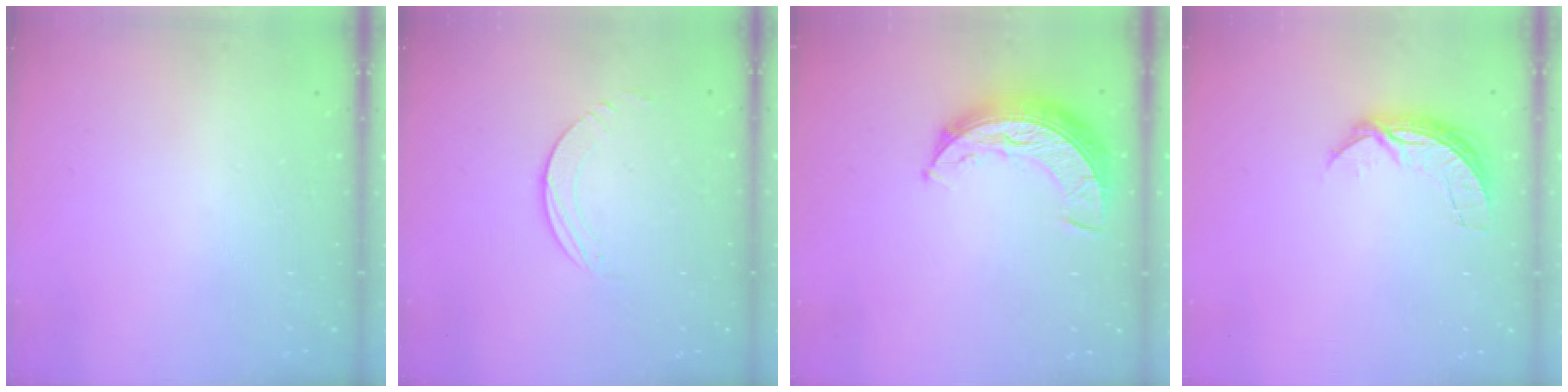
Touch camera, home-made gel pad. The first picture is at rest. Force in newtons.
{"total": 2.8, "press": 2.8, "slide": 0.2}
{"total": 10.5, "press": 10.5, "slide": 0.5}
{"total": 6.9, "press": 6.8, "slide": 0.5}